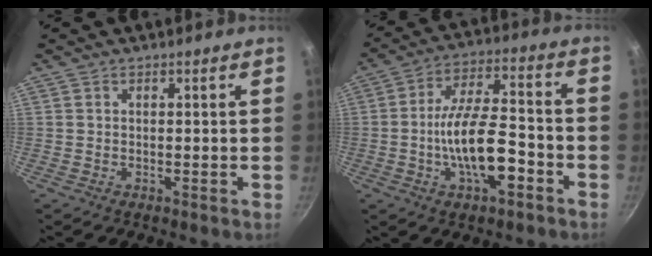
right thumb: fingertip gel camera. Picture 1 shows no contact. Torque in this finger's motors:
{"motor_torque": [2.78, 2.23, 2.01, -0.77, 0.74]}